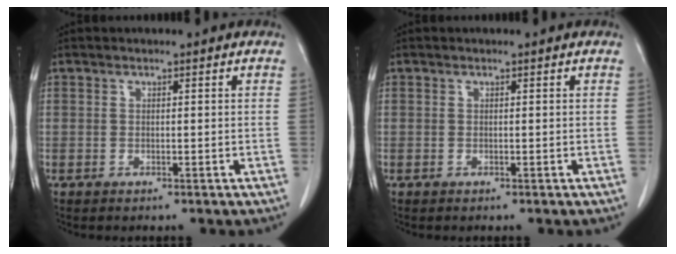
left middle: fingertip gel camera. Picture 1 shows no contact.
{"total": 0.0}